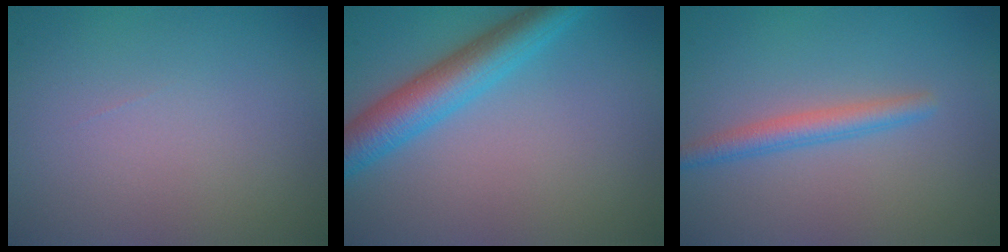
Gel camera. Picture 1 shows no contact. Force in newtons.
{"total": 5.3, "press": 5.3, "slide": 0.1}
{"total": 2.3, "press": 2.2, "slide": 0.2}